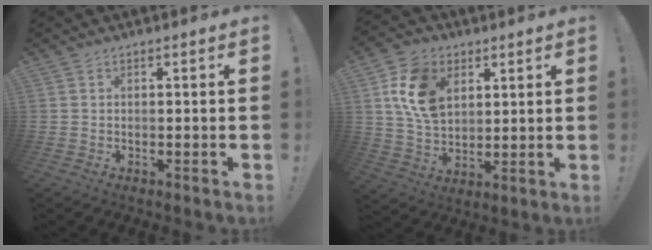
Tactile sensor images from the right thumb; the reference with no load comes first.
{"total": 15.1, "force": [5.6, 11.0, 8.7], "torque": [-0.152, -0.011, 0.109]}